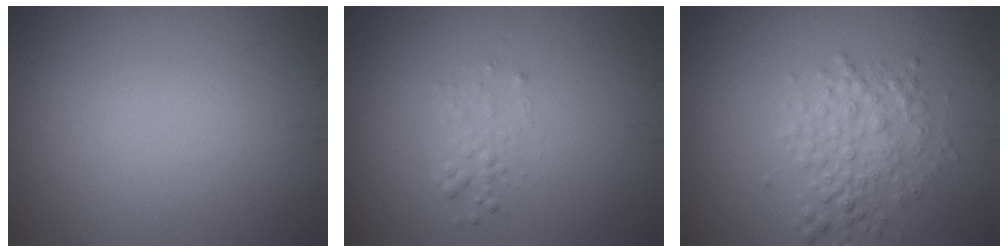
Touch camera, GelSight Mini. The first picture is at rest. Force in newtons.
{"total": 1.1, "press": 1.1, "slide": 0.1}
{"total": 3.3, "press": 3.3, "slide": 0.1}